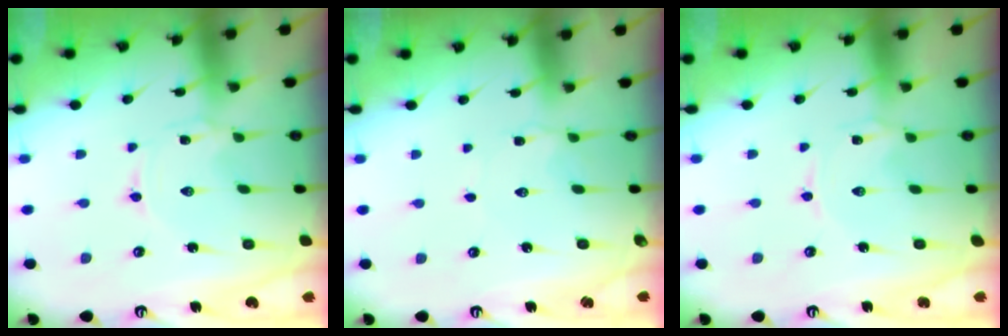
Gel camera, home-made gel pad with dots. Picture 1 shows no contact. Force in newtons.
{"total": 2.2, "press": 2.2, "slide": 0.3}
{"total": 0.0}